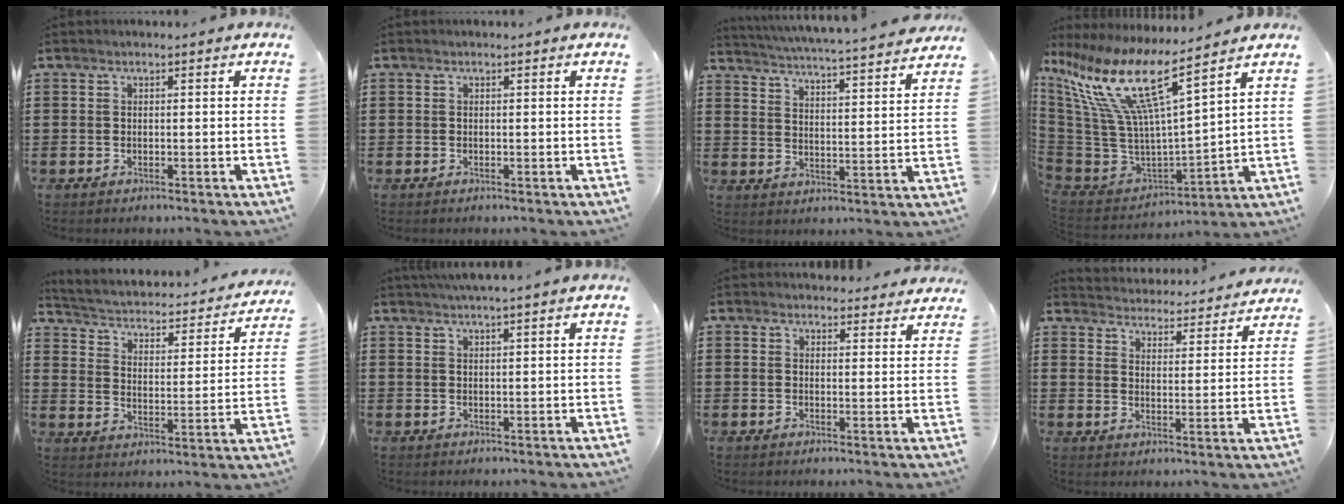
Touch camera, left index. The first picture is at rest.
{"total": 0.0}
{"total": 4.1, "force": [3.9, -0.7, 1.1], "torque": [-0.042, -0.036, 0.061]}
{"total": 13.6, "force": [7.7, 2.8, 10.9], "torque": [-0.256, -0.062, 0.124]}
{"total": 1.9, "force": [1.4, 0.8, 0.9], "torque": [-0.034, -0.024, 0.012]}
{"total": 2.0, "force": [1.8, -0.4, 0.8], "torque": [-0.017, 0.001, 0.034]}
{"total": 3.0, "force": [3.0, 0.4, 0.1], "torque": [-0.001, -0.013, 0.055]}
{"total": 4.1, "force": [4.1, -0.3, -0.4], "torque": [-0.018, -0.037, 0.066]}